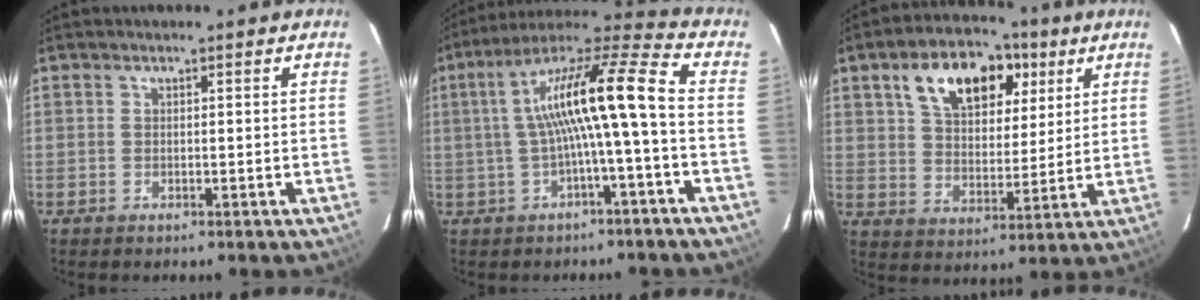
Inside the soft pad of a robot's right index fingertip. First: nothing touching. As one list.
[{"total": 14.4, "force": [-1.0, 0.1, 14.4], "torque": [-0.260, 0.021, -0.018]}, {"total": 15.5, "force": [7.7, 8.9, 10.0], "torque": [-0.178, 0.035, 0.130]}]